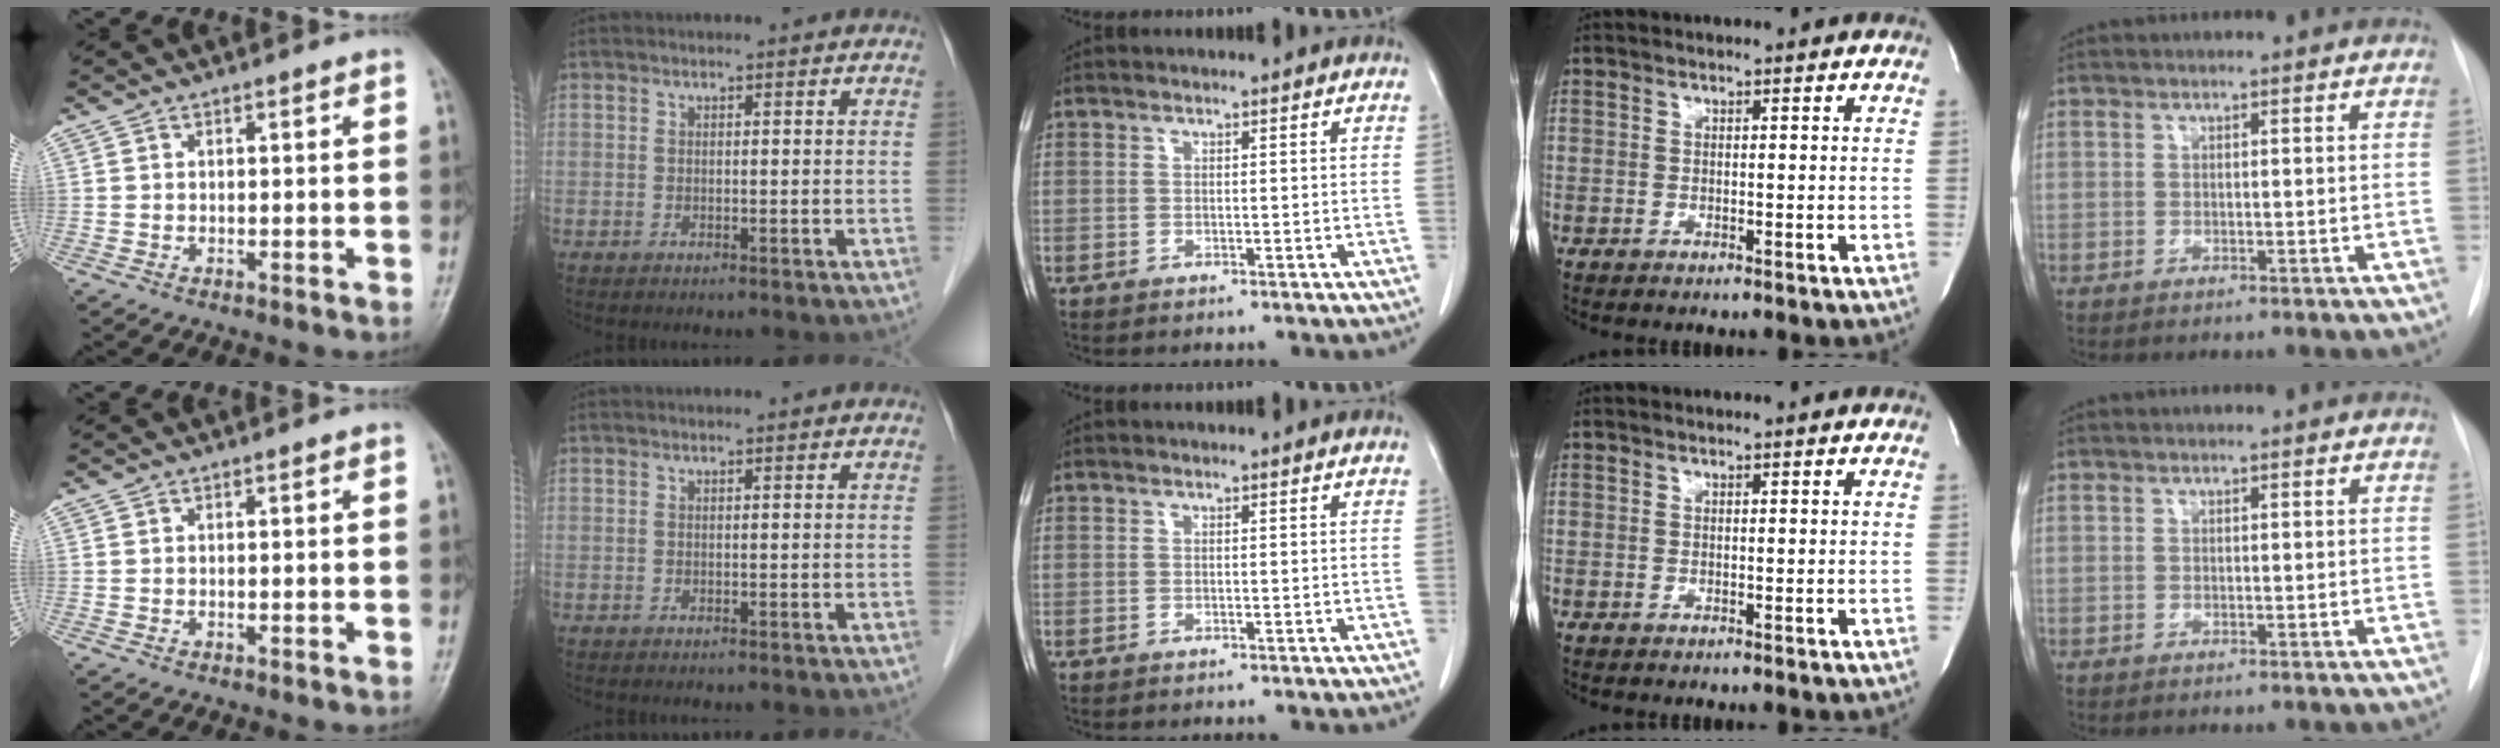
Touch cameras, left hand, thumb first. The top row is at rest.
{}